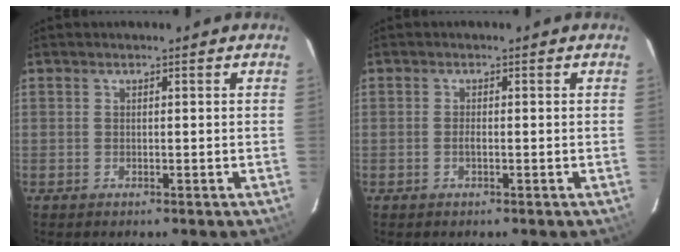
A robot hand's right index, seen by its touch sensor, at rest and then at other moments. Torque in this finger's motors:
{"motor_torque": [0.24, -0.12, 0.13, 0.02]}